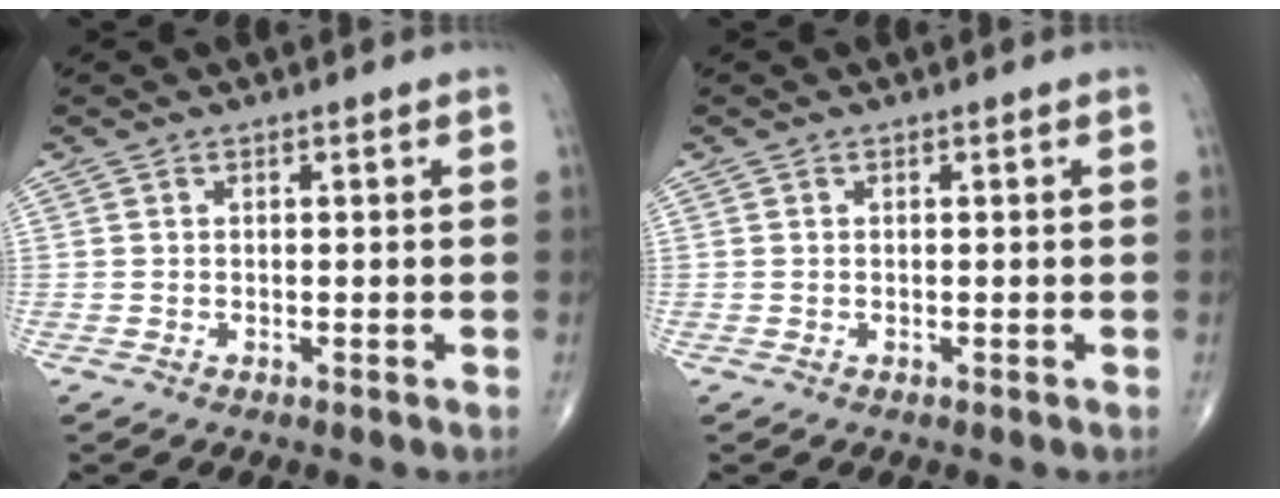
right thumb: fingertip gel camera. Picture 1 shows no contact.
{"total": 0.0}